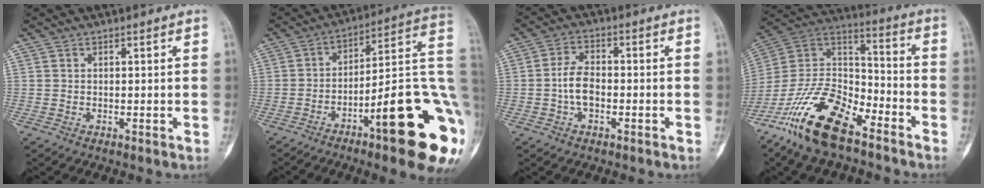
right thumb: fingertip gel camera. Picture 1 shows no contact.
{"total": 23.9, "force": [-7.4, 5.1, 22.1], "torque": [-0.243, 0.034, -0.100]}
{"total": 7.2, "force": [-1.6, 4.3, 5.6], "torque": [-0.104, 0.020, -0.036]}
{"total": 20.3, "force": [-13.3, 8.6, 12.7], "torque": [-0.246, 0.077, -0.248]}